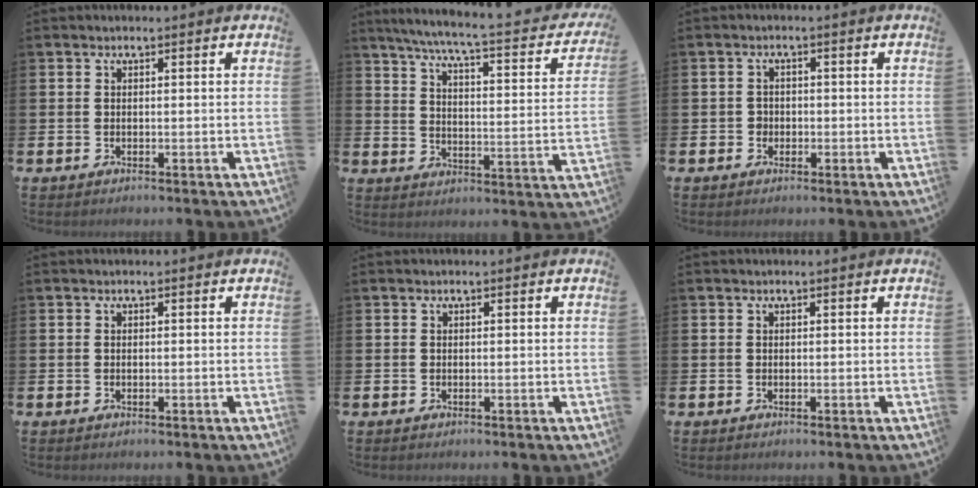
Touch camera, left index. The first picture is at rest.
{"total": 6.0, "force": [5.0, 0.3, 3.3], "torque": [-0.081, -0.045, 0.075]}
{"total": 1.6, "force": [-0.4, 1.5, 0.2], "torque": [0.000, 0.002, -0.013]}
{"total": 0.0}
{"total": 0.0}
{"total": 0.0}